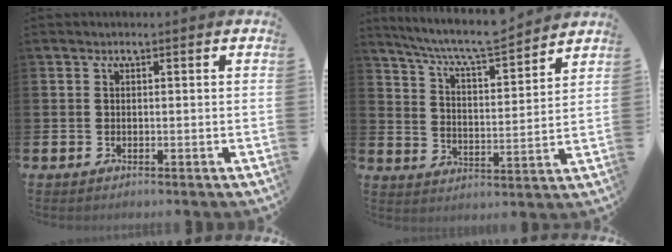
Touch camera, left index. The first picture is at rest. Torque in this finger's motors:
{"motor_torque": [0.94, -1.20, 0.47, 0.17]}